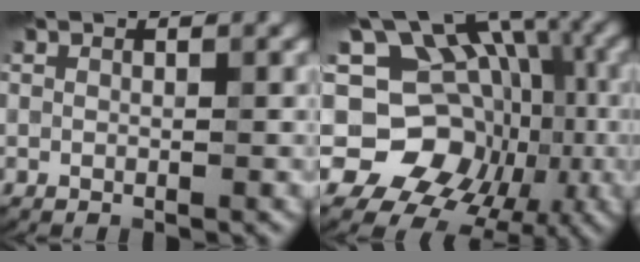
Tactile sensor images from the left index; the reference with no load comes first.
{"total": 12.3, "force": [-1.0, 10.7, 5.9], "torque": [-0.091, 0.021, -0.021]}